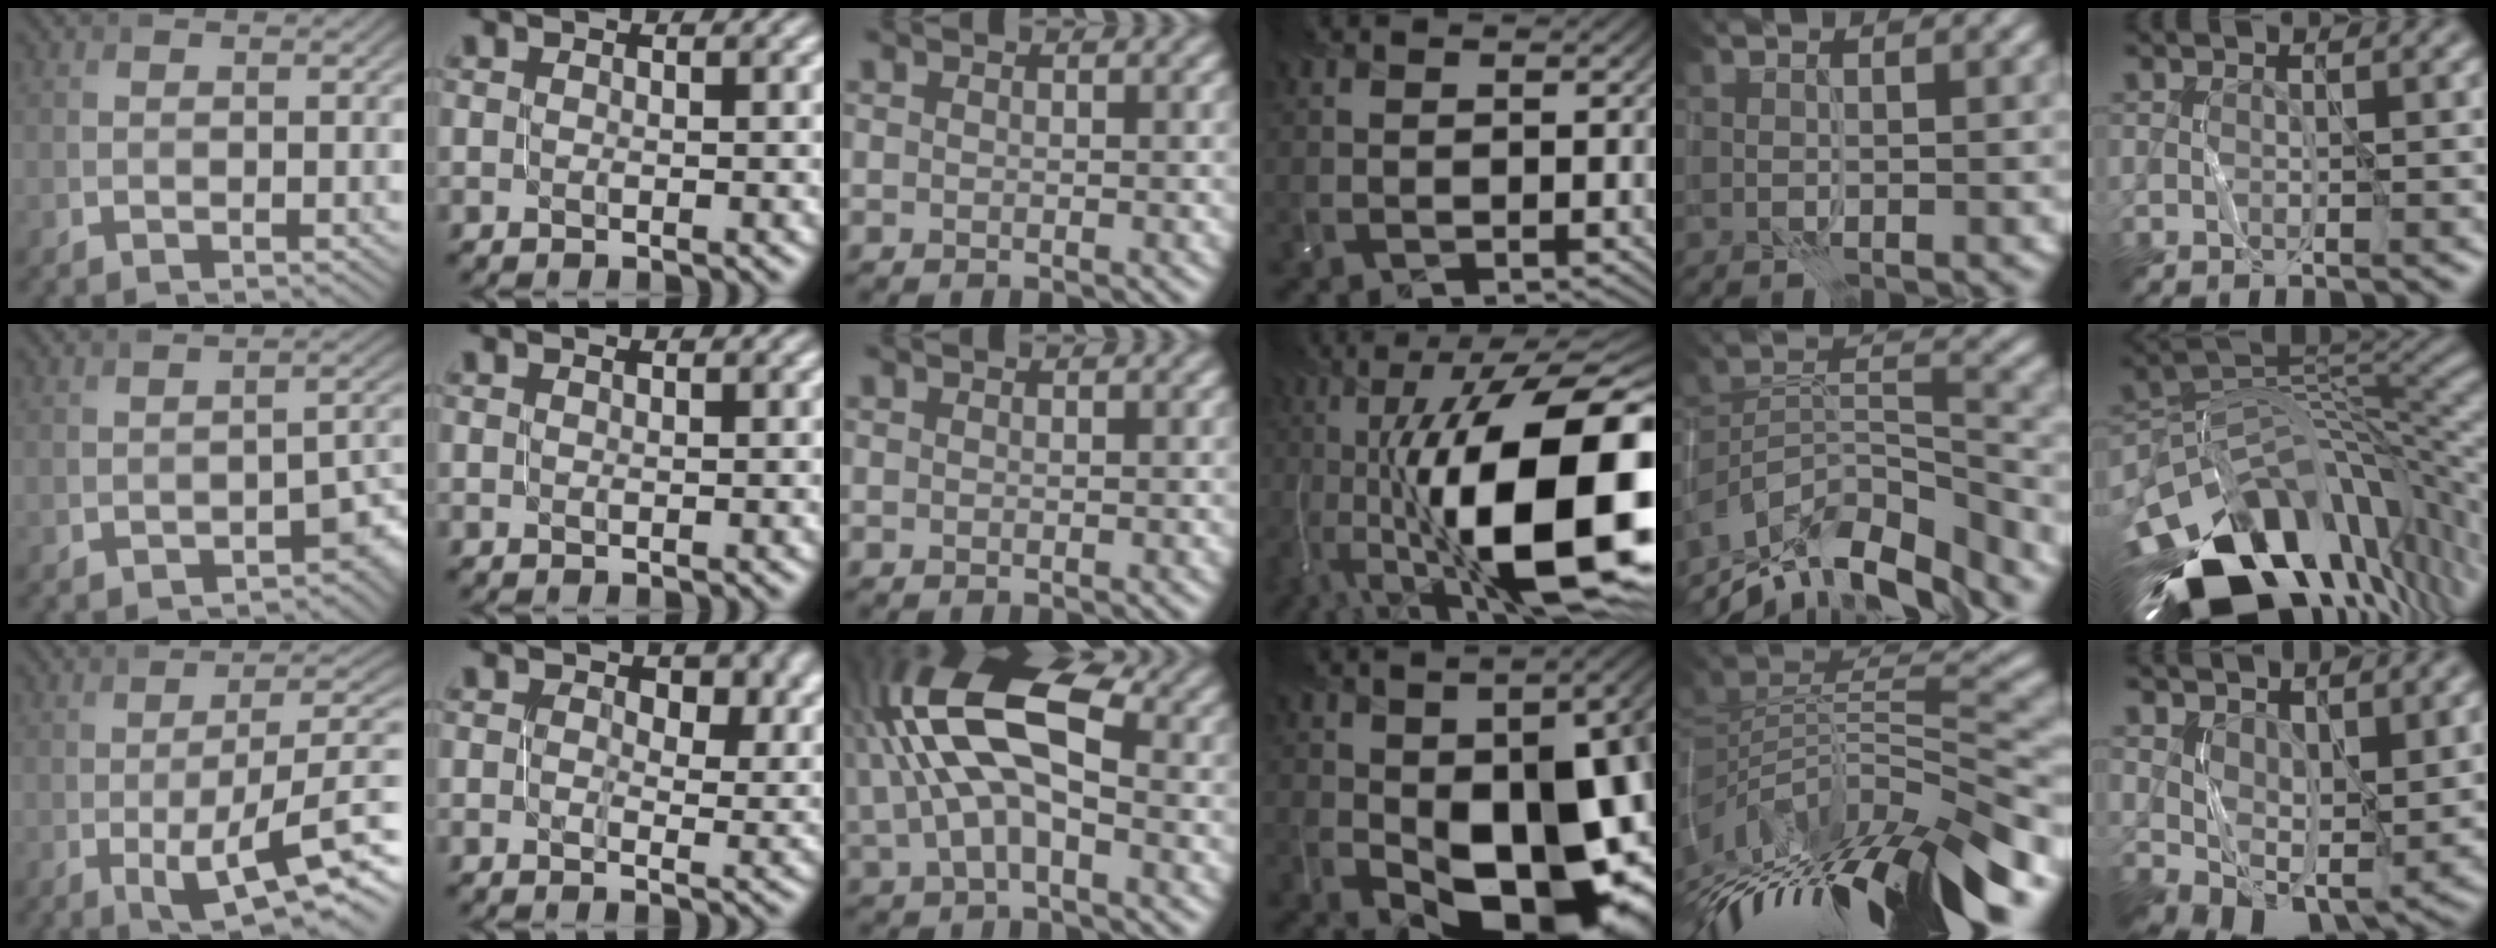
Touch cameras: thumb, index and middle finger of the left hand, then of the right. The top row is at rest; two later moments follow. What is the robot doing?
{"motion": "close", "object": "stapler"}